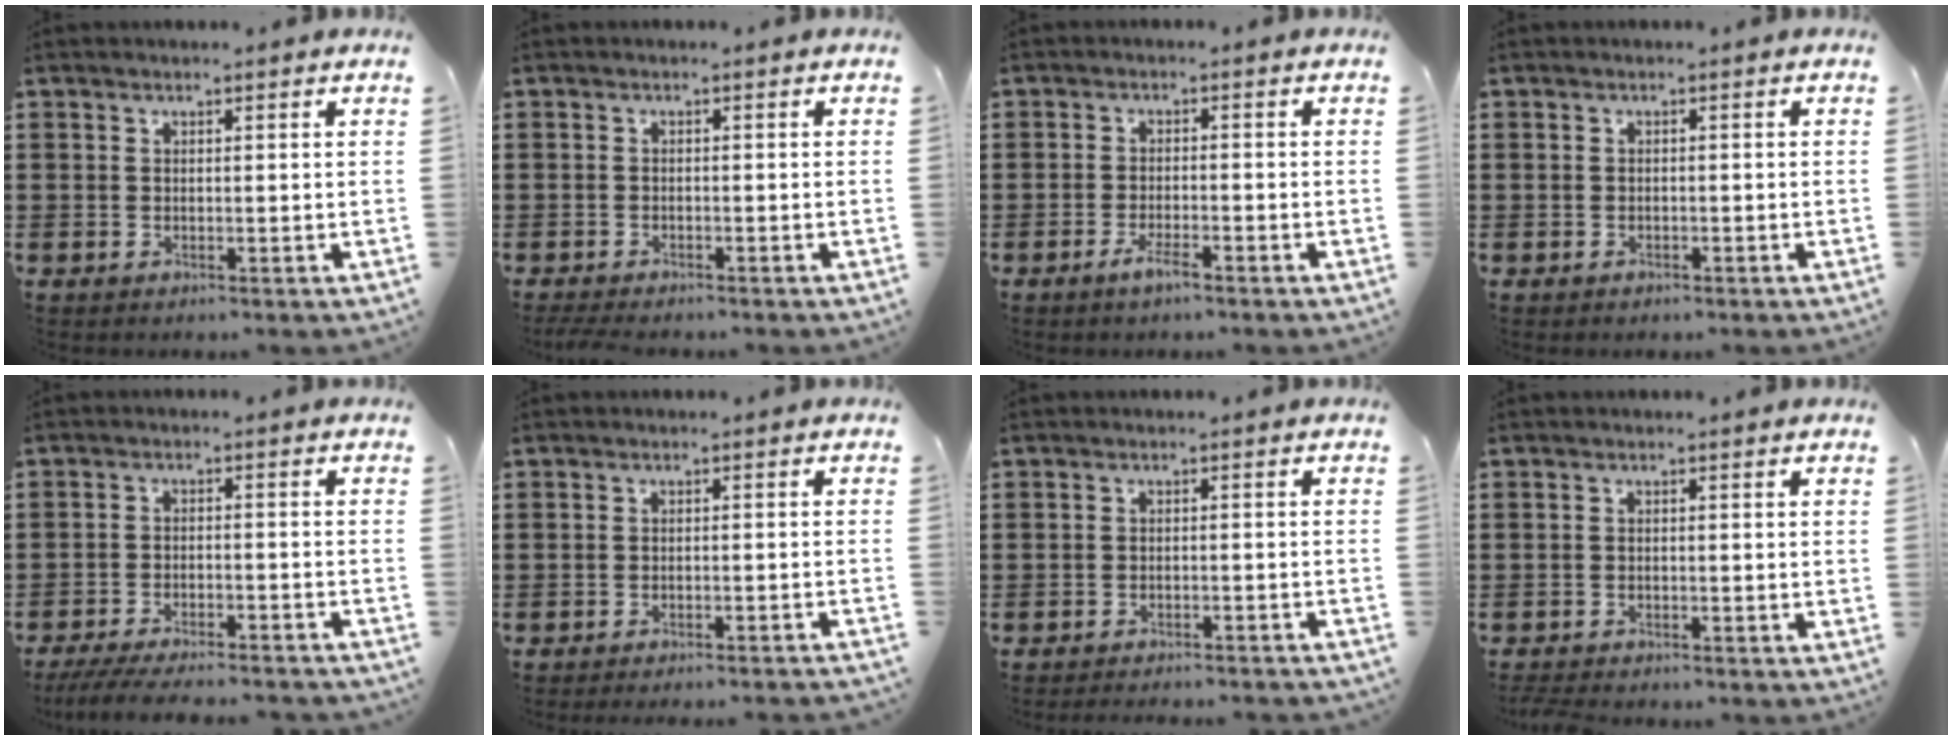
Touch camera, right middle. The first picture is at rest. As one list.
[{"total": 1.3, "force": [-1.2, 0.1, 0.2], "torque": [-0.008, -0.001, -0.024]}, {"total": 2.9, "force": [-1.9, 0.6, 2.0], "torque": [-0.041, 0.001, -0.037]}, {"total": 1.0, "force": [-0.8, 0.6, 0.0], "torque": [0.000, 0.003, -0.018]}, {"total": 5.1, "force": [-4.8, 0.1, 1.7], "torque": [-0.040, -0.009, -0.096]}, {"total": 2.0, "force": [-1.9, -0.3, 0.4], "torque": [-0.007, 0.002, -0.039]}, {"total": 2.2, "force": [-2.2, -0.1, 0.2], "torque": [-0.006, 0.002, -0.045]}, {"total": 1.5, "force": [-1.5, 0.1, 0.1], "torque": [-0.007, 0.000, -0.030]}]